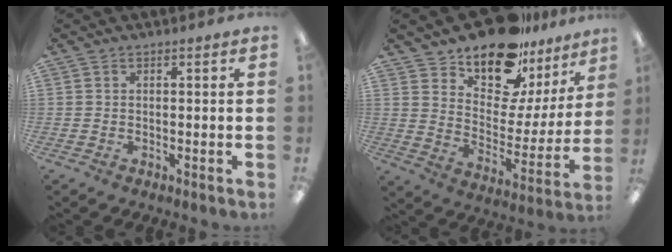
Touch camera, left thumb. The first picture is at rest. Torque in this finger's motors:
{"motor_torque": [1.01, 1.00, 1.41, -1.36, 0.13]}